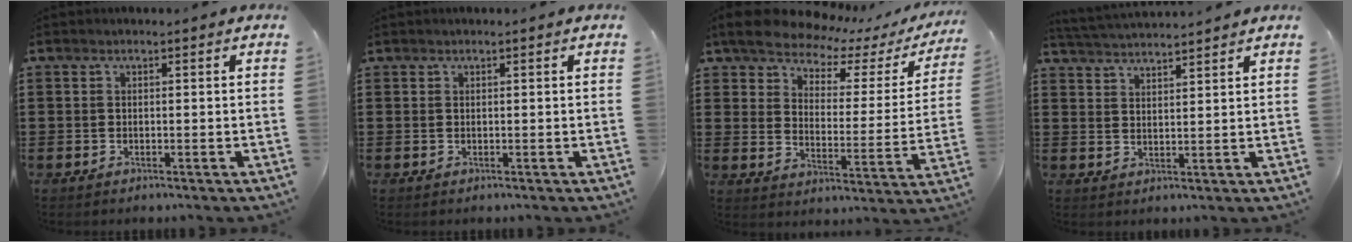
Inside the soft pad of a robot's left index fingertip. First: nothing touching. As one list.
[{"total": 0.0}, {"total": 6.3, "force": [6.0, 1.3, 1.5], "torque": [-0.065, -0.040, 0.102]}, {"total": 3.1, "force": [3.1, -0.5, 0.0], "torque": [-0.011, -0.014, 0.055]}]